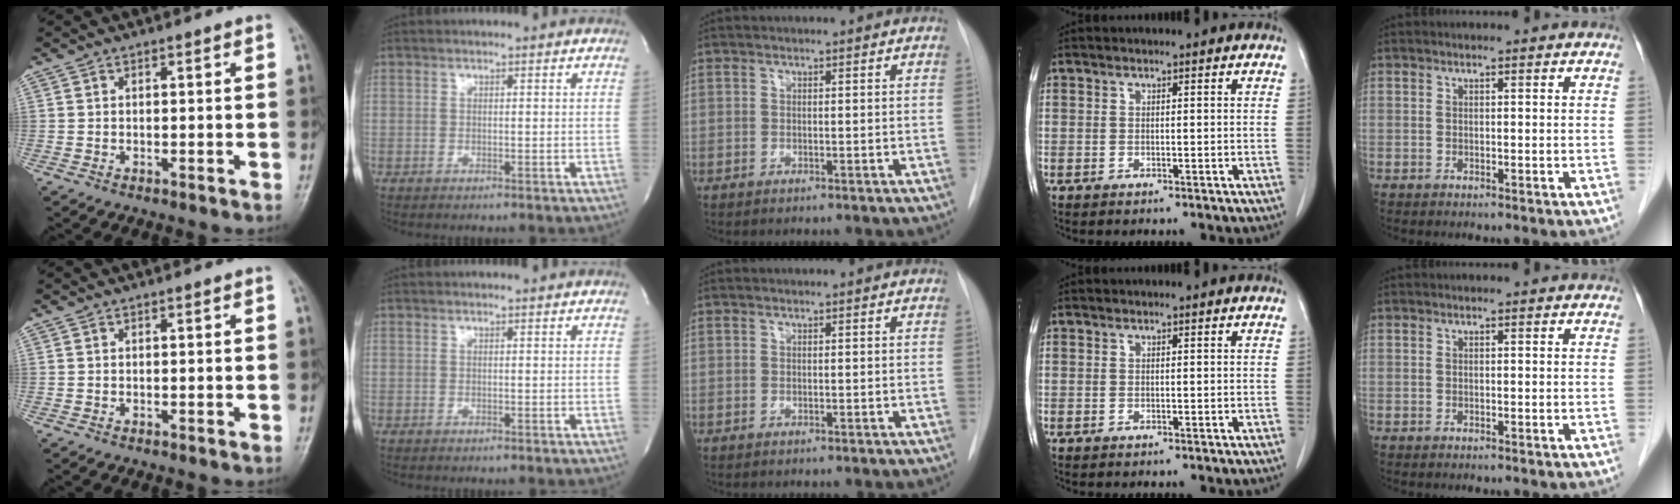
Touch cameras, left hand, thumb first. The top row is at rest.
{}